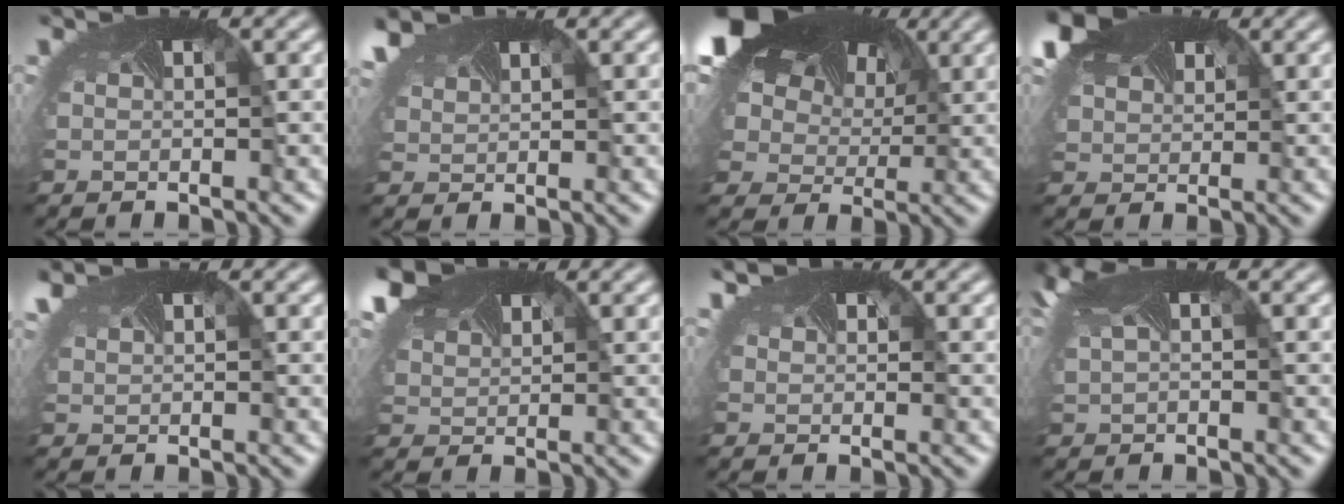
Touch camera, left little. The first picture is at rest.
{"total": 3.0, "force": [2.4, 1.2, 1.3], "torque": [-0.057, -0.005, 0.051]}
{"total": 18.5, "force": [8.9, 12.1, 10.7], "torque": [-0.277, 0.049, 0.167]}
{"total": 6.9, "force": [4.4, 4.1, 3.3], "torque": [-0.103, 0.013, 0.082]}
{"total": 2.5, "force": [1.8, 0.9, 1.4], "torque": [-0.055, 0.001, 0.039]}
{"total": 5.7, "force": [4.4, 2.7, 2.4], "torque": [-0.088, 0.007, 0.082]}
{"total": 1.4, "force": [0.8, -0.5, -1.0], "torque": [-0.005, -0.012, 0.018]}
{"total": 4.8, "force": [2.3, 2.4, 3.5], "torque": [-0.116, 0.015, 0.054]}